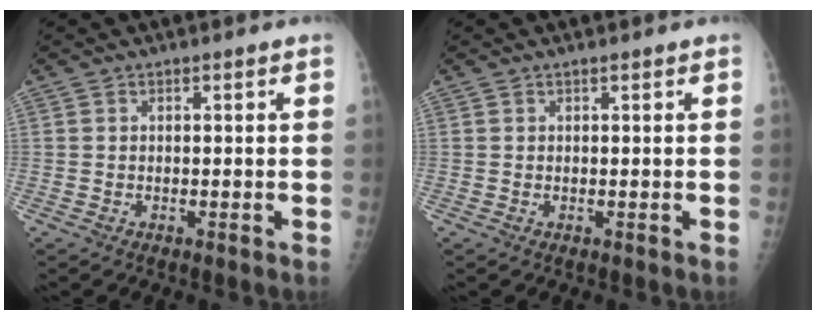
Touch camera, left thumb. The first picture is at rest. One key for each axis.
{"total": 0.0}